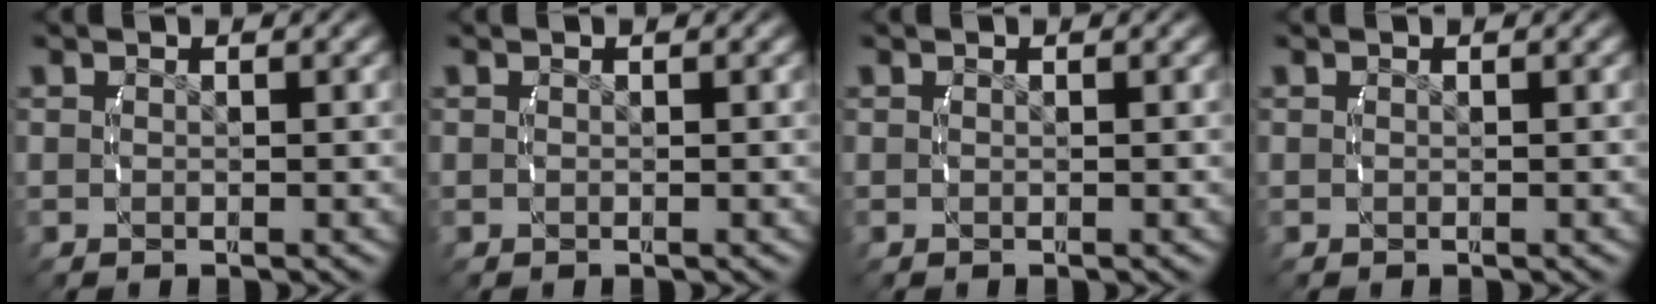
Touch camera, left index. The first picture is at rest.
{"total": 0.0}
{"total": 0.0}
{"total": 0.0}